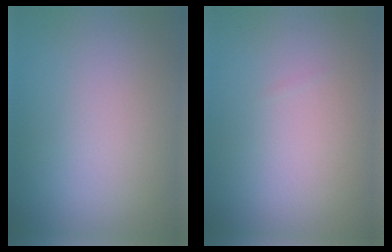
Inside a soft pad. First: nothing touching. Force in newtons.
{"total": 0.0}